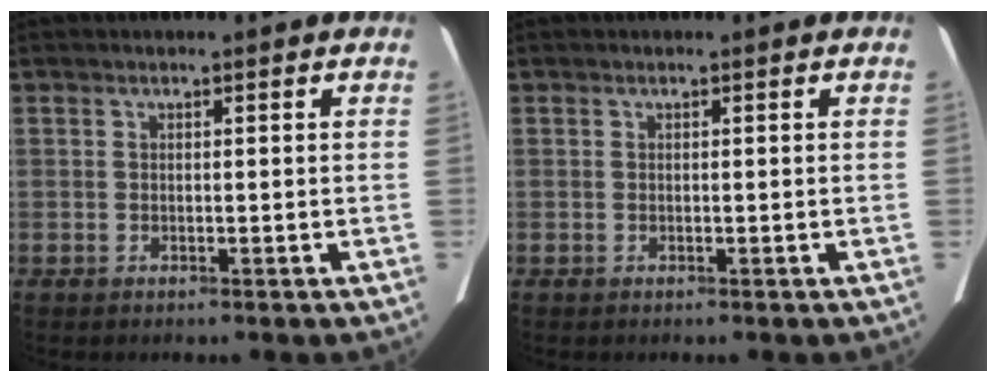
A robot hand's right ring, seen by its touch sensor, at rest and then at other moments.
{"total": 0.0}